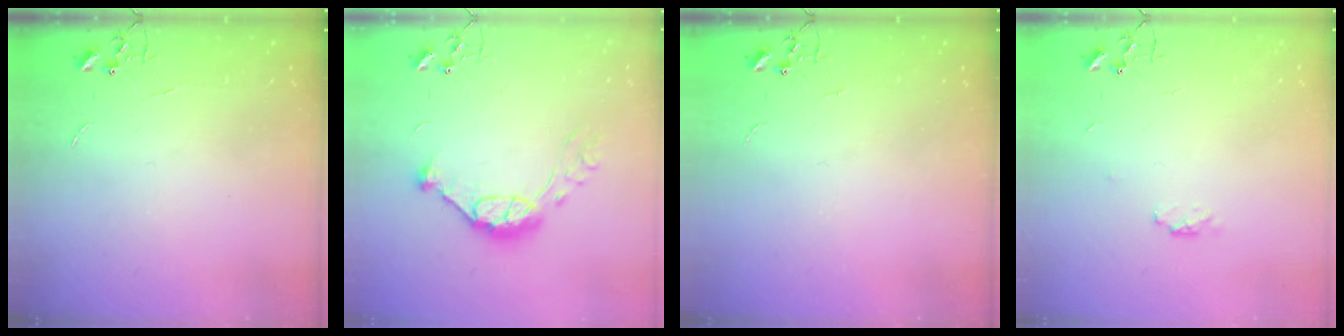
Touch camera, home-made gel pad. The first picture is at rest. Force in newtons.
{"total": 12.9, "press": 12.8, "slide": 0.9}
{"total": 0.0}
{"total": 4.2, "press": 4.1, "slide": 1.0}